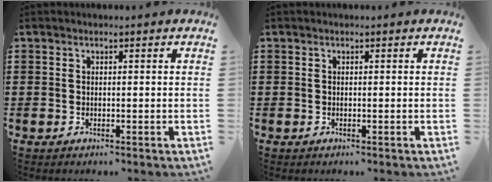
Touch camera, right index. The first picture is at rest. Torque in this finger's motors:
{"motor_torque": [0.00, 0.00, 0.00, 0.00]}